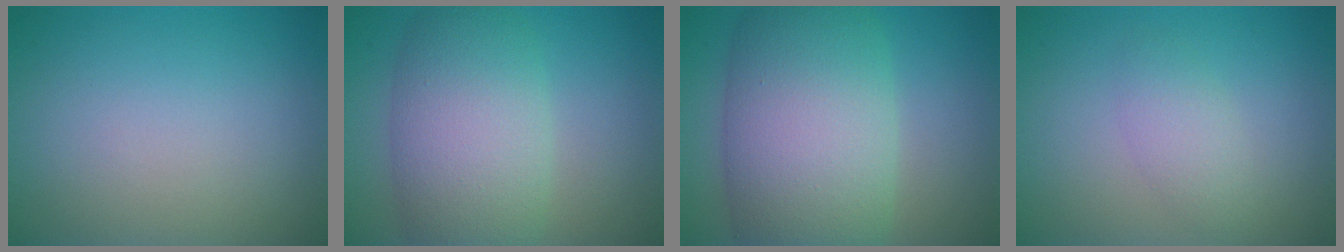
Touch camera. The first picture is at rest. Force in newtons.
{"total": 8.3, "press": 8.2, "slide": 0.3}
{"total": 11.9, "press": 11.9, "slide": 0.3}
{"total": 2.1, "press": 2.1, "slide": 0.1}